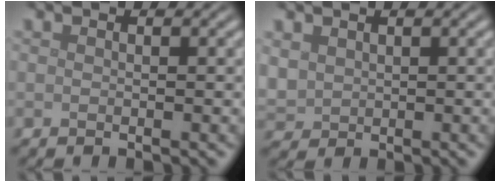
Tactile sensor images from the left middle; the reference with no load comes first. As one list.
[{"total": 2.1, "force": [1.0, 1.6, 0.8], "torque": [-0.026, -0.001, 0.025]}]